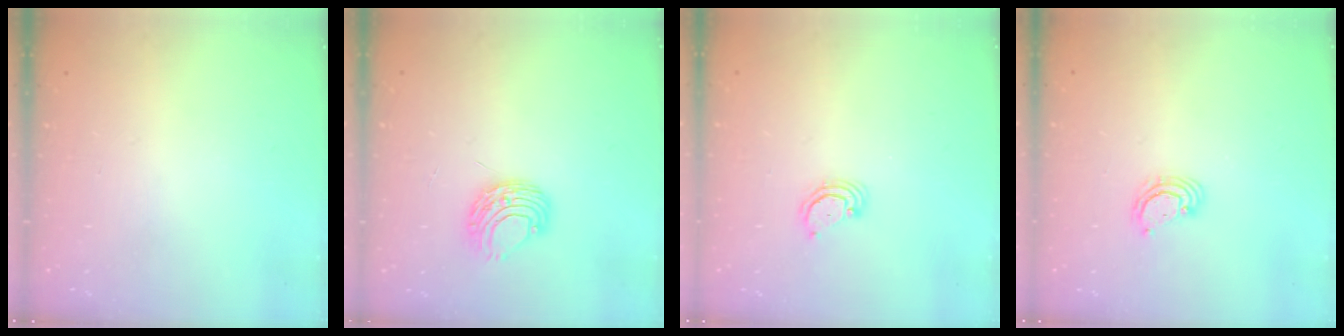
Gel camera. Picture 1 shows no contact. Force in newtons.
{"total": 8.1, "press": 8.1, "slide": 0.5}
{"total": 2.9, "press": 2.9, "slide": 0.3}
{"total": 2.8, "press": 2.8, "slide": 0.3}